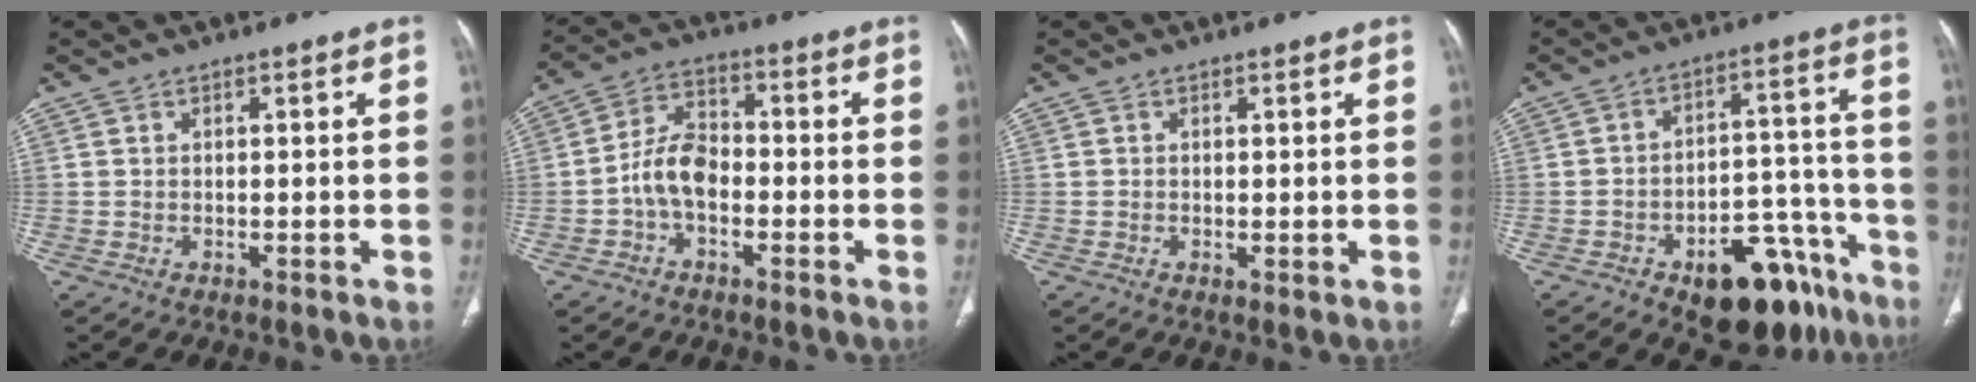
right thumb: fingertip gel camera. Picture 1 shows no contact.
{"total": 7.6, "force": [-2.2, 4.7, 5.6], "torque": [-0.099, 0.029, -0.052]}
{"total": 0.8, "force": [-0.1, 0.3, 0.8], "torque": [-0.019, -0.005, -0.001]}
{"total": 18.2, "force": [-10.9, 9.1, 11.3], "torque": [-0.092, 0.091, -0.148]}